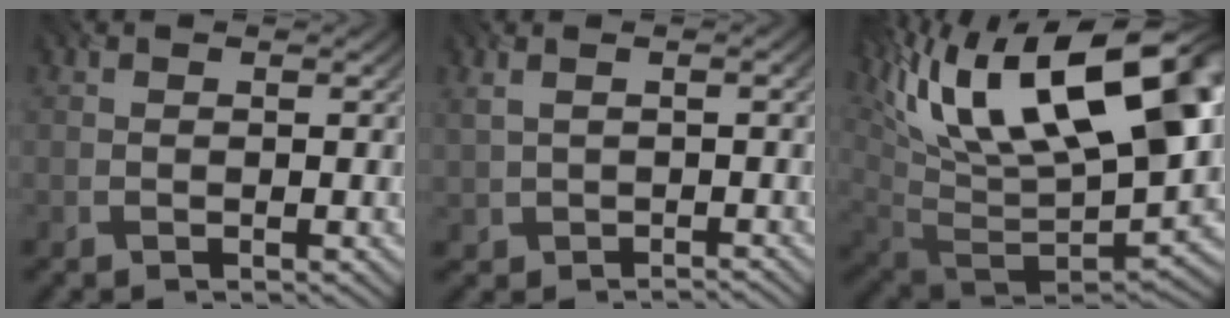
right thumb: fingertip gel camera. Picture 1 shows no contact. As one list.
[{"total": 2.9, "force": [0.5, 1.2, 2.5], "torque": [-0.057, -0.001, 0.012]}, {"total": 21.4, "force": [9.5, 8.9, 17.0], "torque": [-0.285, 0.021, 0.176]}]